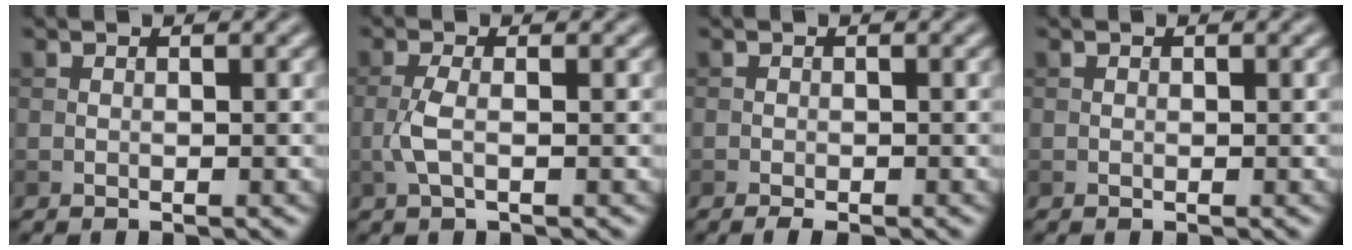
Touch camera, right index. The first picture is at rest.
{"total": 2.2, "force": [-0.5, 0.6, 2.0], "torque": [-0.046, 0.003, -0.014]}
{"total": 1.3, "force": [-0.9, 0.4, 0.8], "torque": [-0.010, -0.001, -0.017]}
{"total": 0.0}